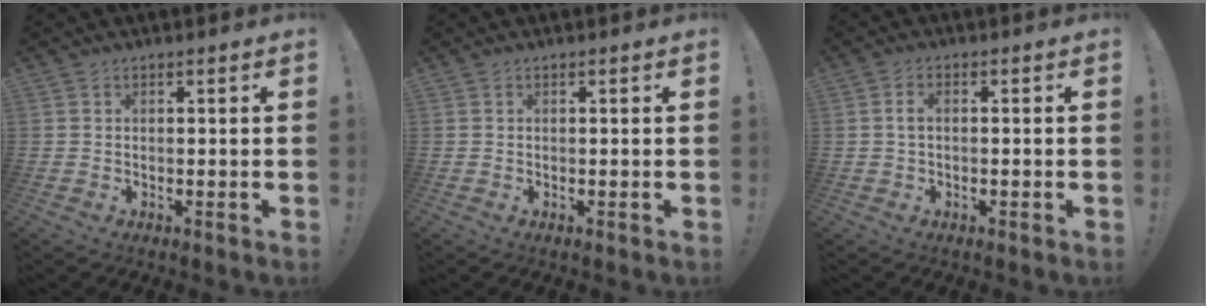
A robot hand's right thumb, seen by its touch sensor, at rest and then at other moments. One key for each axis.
{"total": 0.0}
{"total": 1.8, "fx": -0.1, "fy": 1.1, "fz": 1.4, "tx": -0.024, "ty": 0.008, "tz": -0.001}